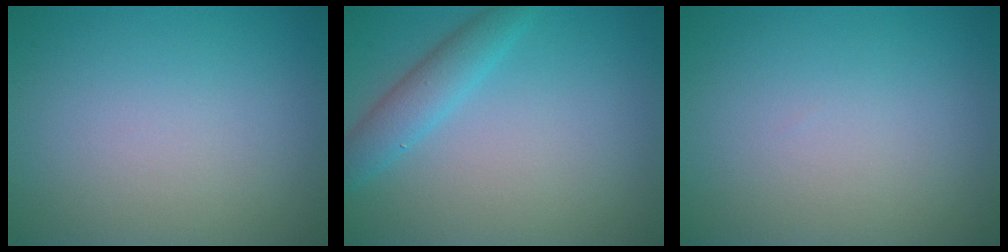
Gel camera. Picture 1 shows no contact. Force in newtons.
{"total": 2.9, "press": 2.9, "slide": 0.2}
{"total": 0.0}